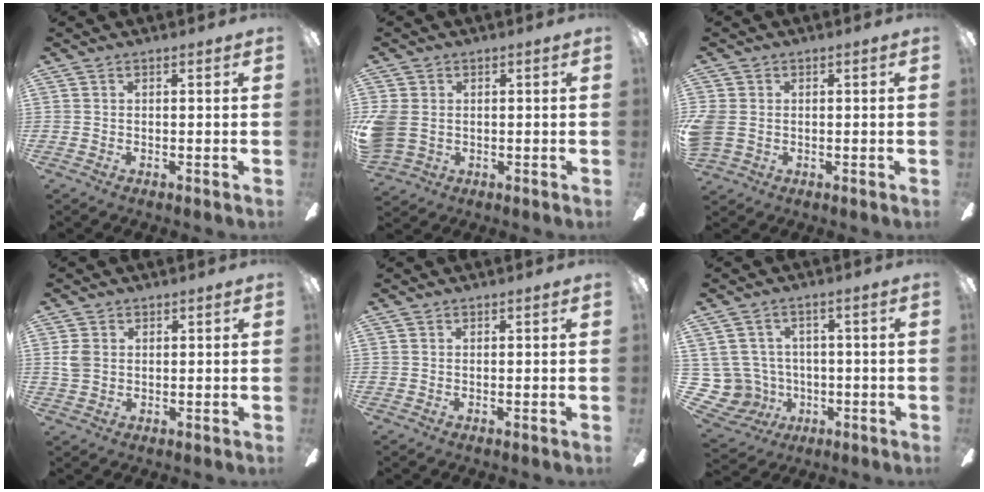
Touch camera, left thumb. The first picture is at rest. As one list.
[{"total": 7.0, "force": [0.1, 5.8, 3.9], "torque": [-0.105, 0.010, 0.005]}, {"total": 4.9, "force": [-0.2, 4.1, 2.6], "torque": [-0.069, 0.006, -0.001]}, {"total": 3.9, "force": [1.1, 3.2, 2.1], "torque": [-0.044, 0.000, 0.019]}, {"total": 0.0}, {"total": 8.2, "force": [-0.1, 8.1, 1.4], "torque": [-0.083, 0.001, 0.008]}]